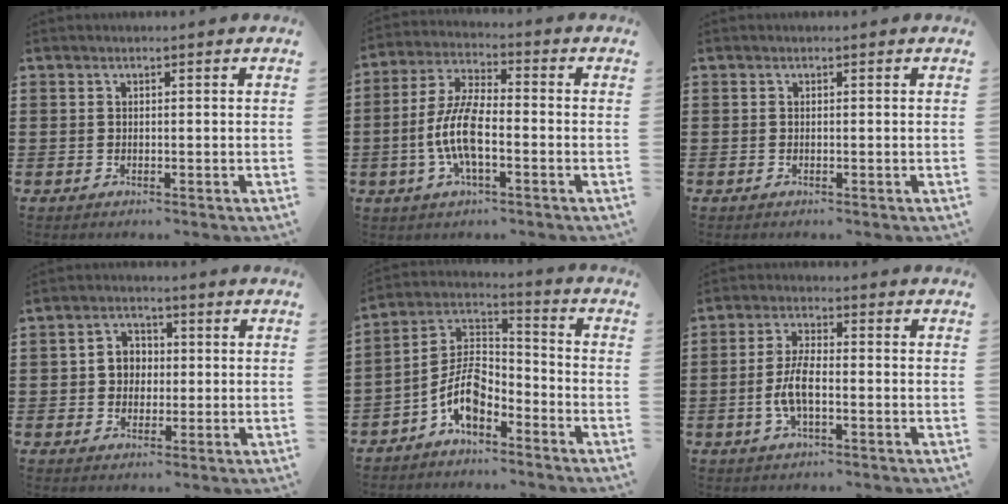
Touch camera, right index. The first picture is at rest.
{"total": 8.6, "force": [-2.1, 3.1, 7.8], "torque": [-0.187, -0.013, -0.049]}
{"total": 0.0}
{"total": 3.9, "force": [-0.1, 3.5, 1.7], "torque": [-0.046, 0.010, -0.005]}
{"total": 8.0, "force": [-4.6, 3.9, 5.3], "torque": [-0.130, -0.009, -0.096]}
{"total": 5.4, "force": [-1.3, 1.9, 4.9], "torque": [-0.112, -0.001, -0.030]}